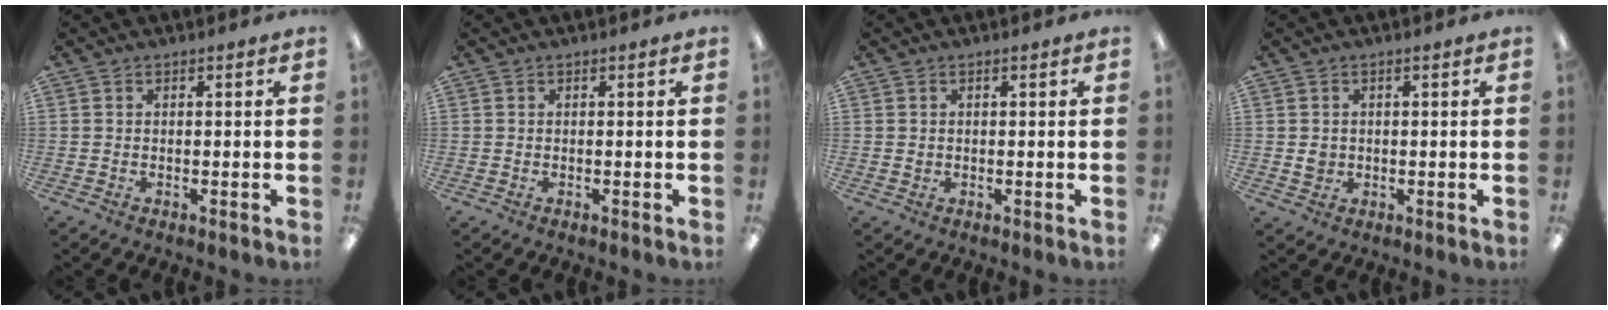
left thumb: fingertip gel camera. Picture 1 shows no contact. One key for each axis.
{"total": 0.0}
{"total": 0.8, "fx": 0.2, "fy": 0.7, "fz": 0.3, "tx": -0.006, "ty": 0.006, "tz": 0.003}
{"total": 2.2, "fx": 0.2, "fy": 2.0, "fz": 0.8, "tx": -0.009, "ty": 0.002, "tz": 0.000}